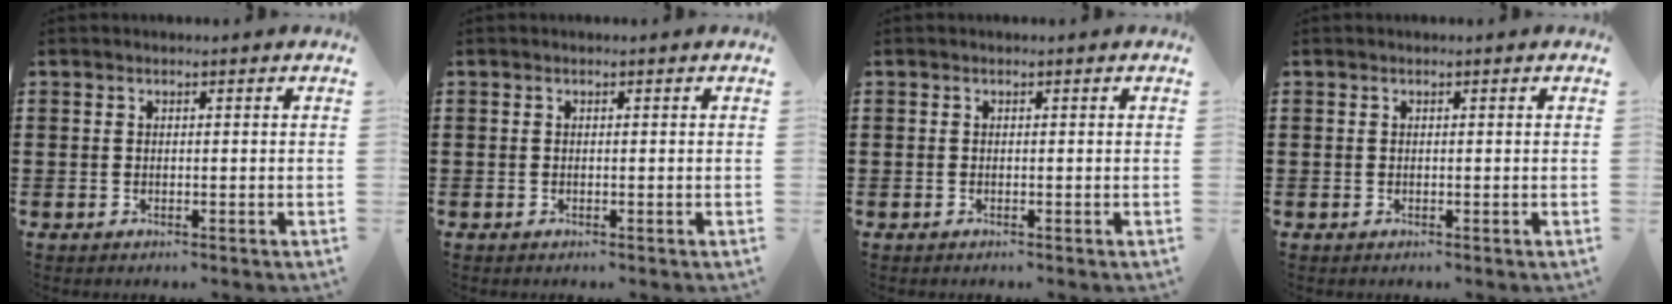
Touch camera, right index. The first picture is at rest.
{"total": 0.0}
{"total": 0.0}
{"total": 0.0}